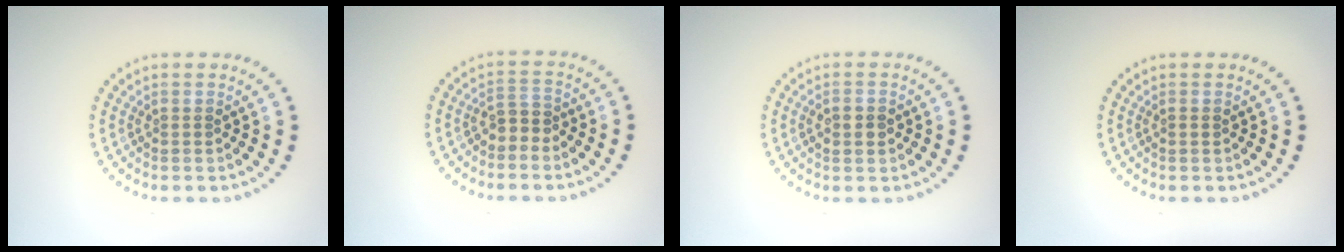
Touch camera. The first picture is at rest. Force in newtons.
{"total": 1.8, "press": 1.5, "slide": 0.9}
{"total": 2.1, "press": 2.1, "slide": 0.2}
{"total": 0.7, "press": 0.7, "slide": 0.1}